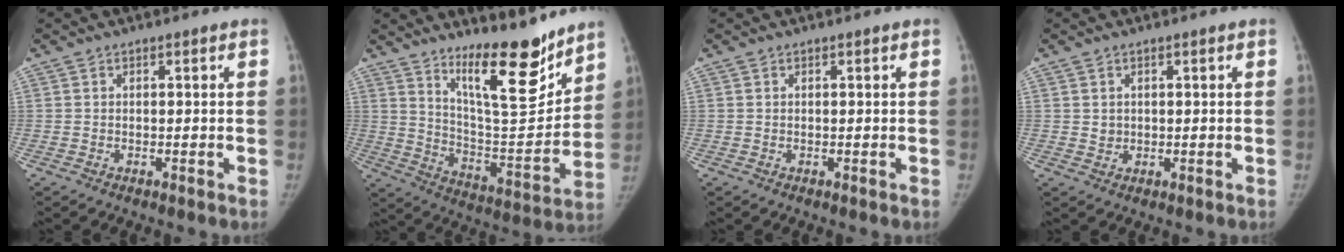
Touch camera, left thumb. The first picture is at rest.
{"total": 17.1, "force": [12.8, 4.1, 10.6], "torque": [-0.123, -0.106, 0.220]}
{"total": 0.0}
{"total": 1.4, "force": [0.6, 1.1, 0.6], "torque": [-0.002, -0.004, 0.013]}